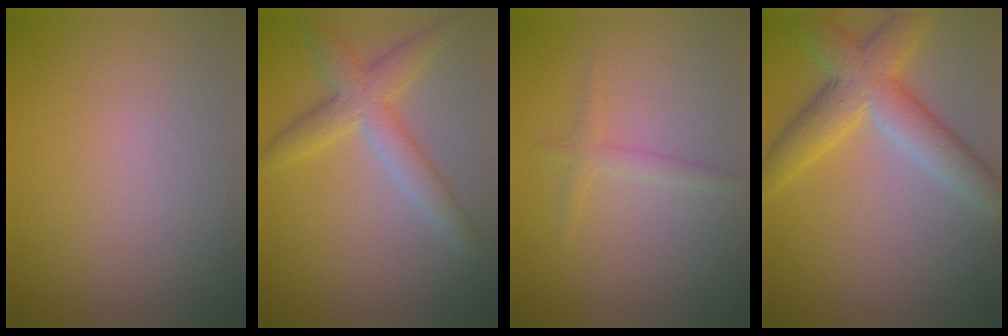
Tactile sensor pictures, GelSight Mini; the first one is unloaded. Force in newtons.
{"total": 4.2, "press": 4.2, "slide": 0.2}
{"total": 1.4, "press": 1.4, "slide": 0.1}
{"total": 6.3, "press": 6.3, "slide": 0.4}